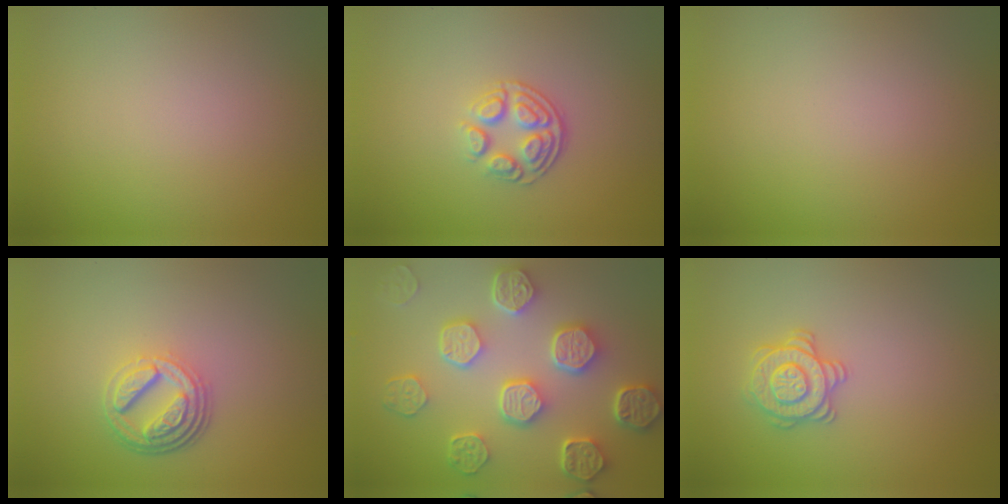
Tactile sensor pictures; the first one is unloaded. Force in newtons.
{"total": 3.4, "press": 2.6, "slide": 2.3}
{"total": 0.0}
{"total": 4.6, "press": 3.4, "slide": 3.1}
{"total": 7.8, "press": 6.1, "slide": 4.9}
{"total": 2.8, "press": 2.8, "slide": 0.4}